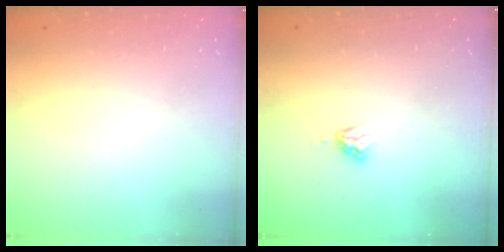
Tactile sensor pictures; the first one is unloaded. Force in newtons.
{"total": 4.8, "press": 4.8, "slide": 0.3}